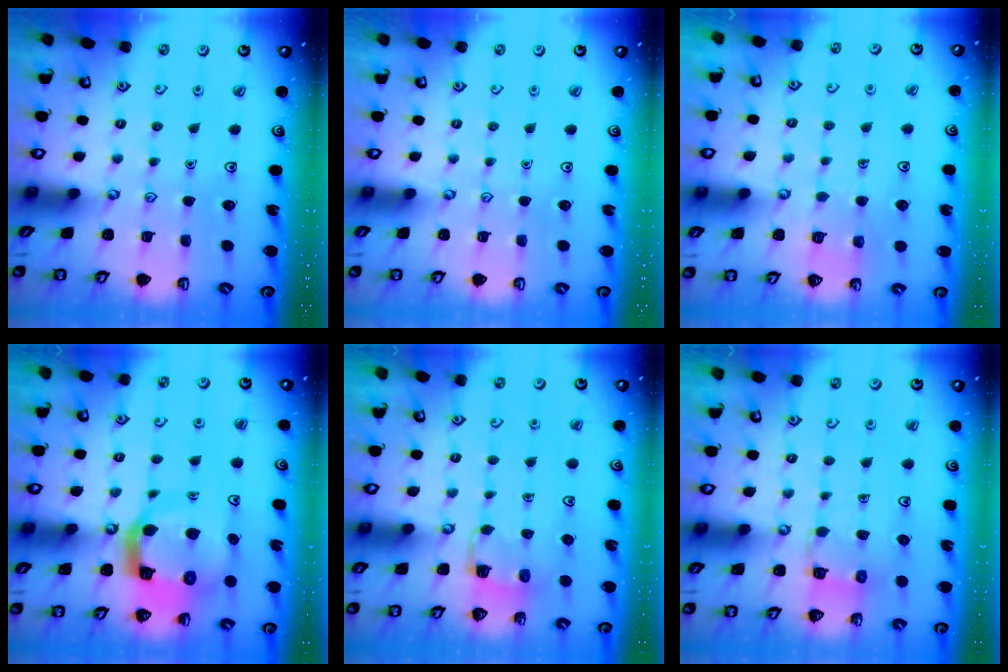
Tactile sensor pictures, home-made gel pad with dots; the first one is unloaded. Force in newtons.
{"total": 0.0}
{"total": 2.9, "press": 2.9, "slide": 0.2}
{"total": 11.1, "press": 11.0, "slide": 1.5}
{"total": 3.1, "press": 3.1, "slide": 0.3}
{"total": 6.2, "press": 6.2, "slide": 0.3}